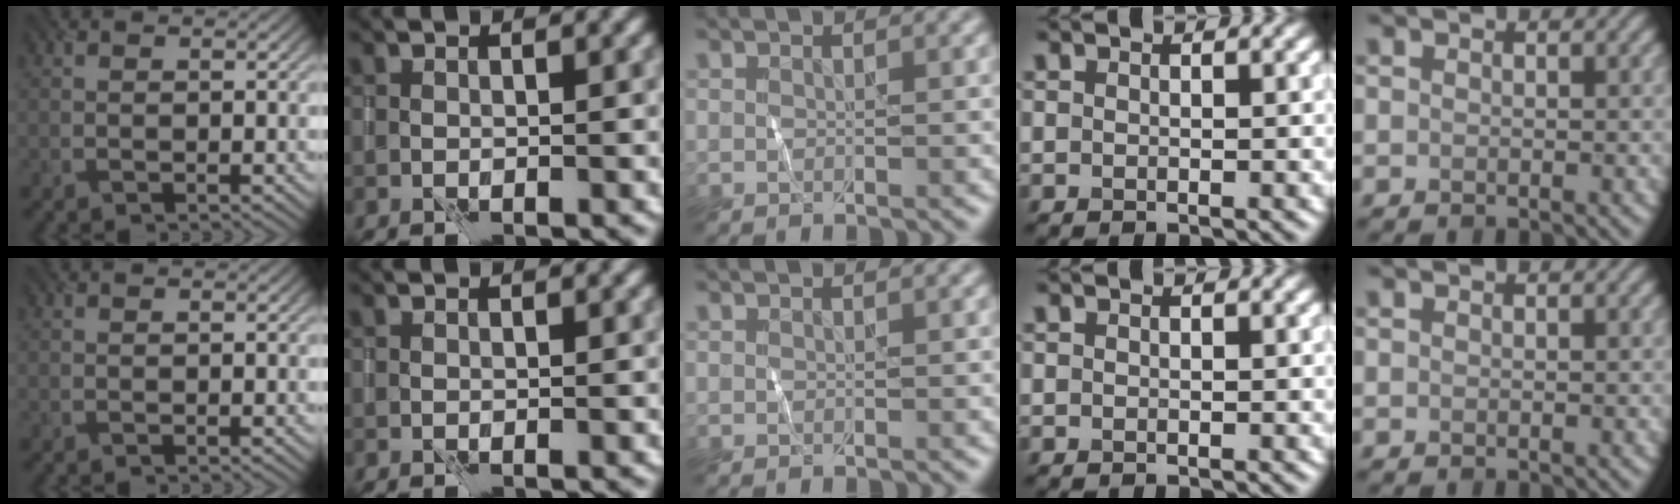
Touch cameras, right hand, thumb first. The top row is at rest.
{}